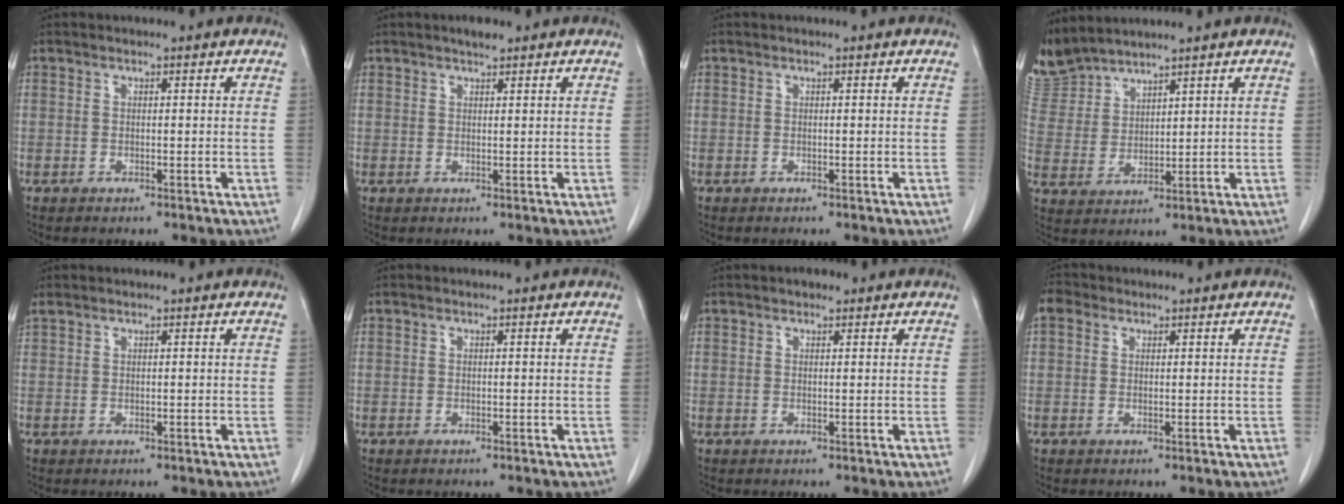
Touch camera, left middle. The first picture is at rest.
{"total": 1.7, "force": [1.3, 0.4, 0.9], "torque": [-0.020, 0.002, 0.024]}
{"total": 0.0}
{"total": 7.7, "force": [7.6, 1.0, 0.4], "torque": [-0.027, 0.010, 0.170]}
{"total": 0.7, "force": [0.7, 0.1, 0.1], "torque": [-0.017, 0.012, 0.023]}
{"total": 0.0}
{"total": 1.1, "force": [0.8, 0.5, 0.4], "torque": [-0.009, 0.004, 0.011]}
{"total": 2.3, "force": [1.1, 1.8, 0.9], "torque": [-0.021, 0.017, 0.018]}